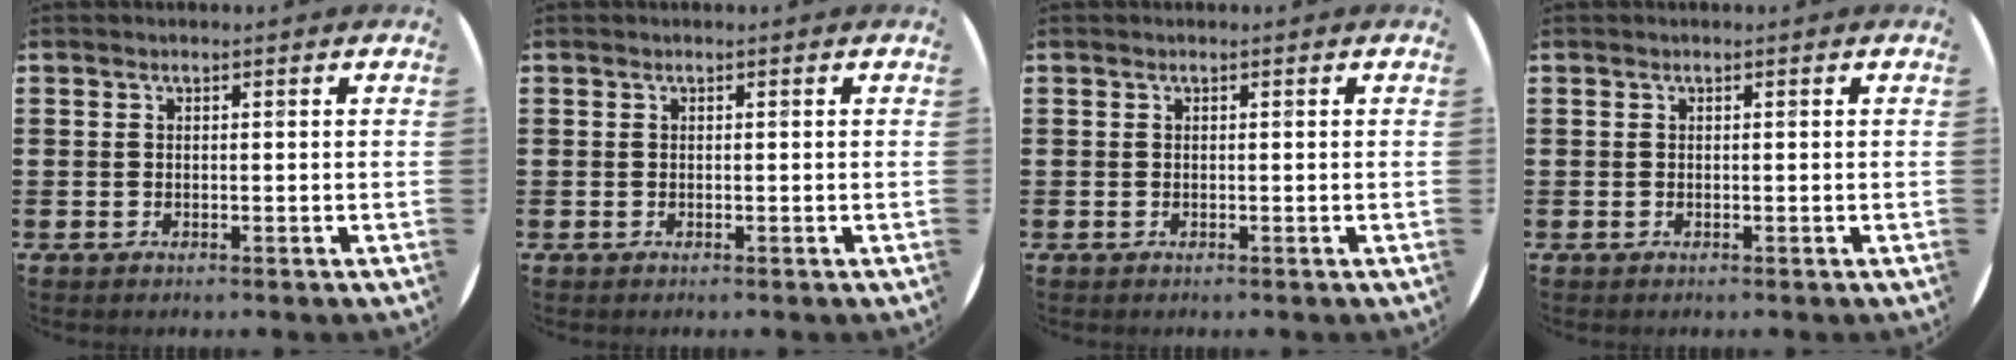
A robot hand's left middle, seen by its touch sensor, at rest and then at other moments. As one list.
[{"total": 0.0}, {"total": 0.0}, {"total": 0.0}]